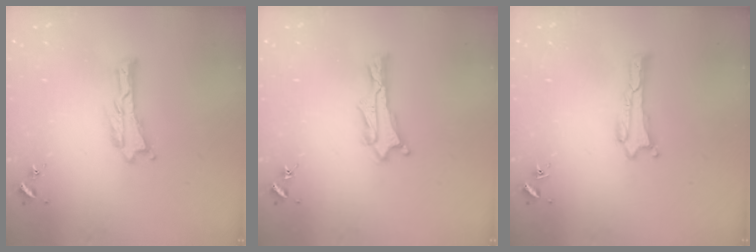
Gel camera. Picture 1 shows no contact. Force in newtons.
{"total": 0.9, "press": 0.9, "slide": 0.2}
{"total": 0.0}